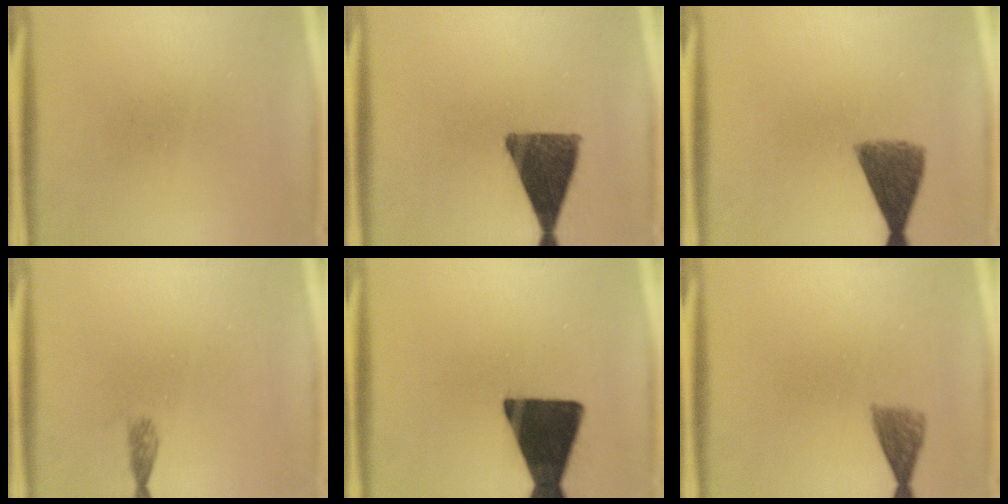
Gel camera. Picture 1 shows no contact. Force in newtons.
{"total": 12.2}
{"total": 7.5}
{"total": 1.3}
{"total": 18.9}
{"total": 3.1}